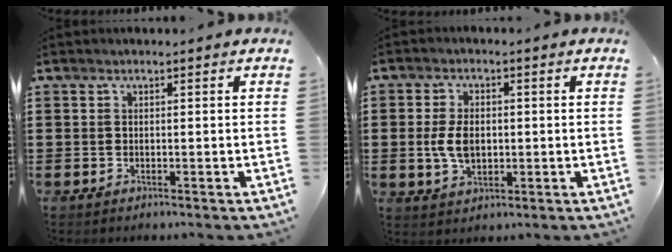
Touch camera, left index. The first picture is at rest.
{"total": 5.5, "force": [0.0, 3.3, 4.4], "torque": [-0.092, 0.002, -0.005]}